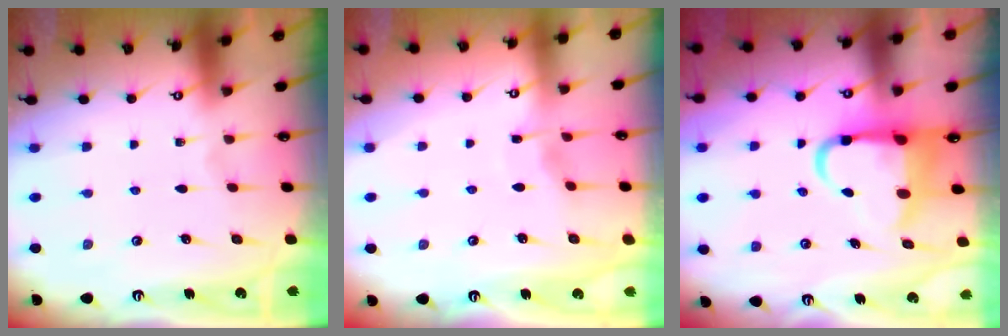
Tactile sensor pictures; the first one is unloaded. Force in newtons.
{"total": 2.7, "press": 2.7, "slide": 0.3}
{"total": 9.1, "press": 8.6, "slide": 2.8}